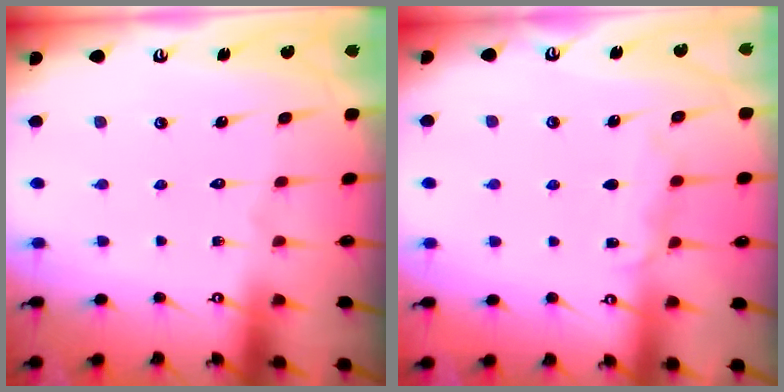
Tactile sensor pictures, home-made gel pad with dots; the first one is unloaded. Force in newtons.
{"total": 5.9, "press": 5.9, "slide": 0.5}